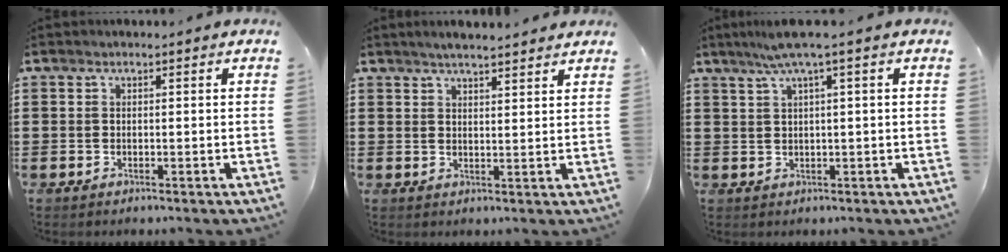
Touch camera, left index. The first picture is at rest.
{"total": 2.7, "force": [2.6, -0.2, 0.8], "torque": [-0.020, -0.001, 0.048]}
{"total": 3.8, "force": [1.7, -0.4, 3.4], "torque": [-0.066, -0.001, 0.028]}